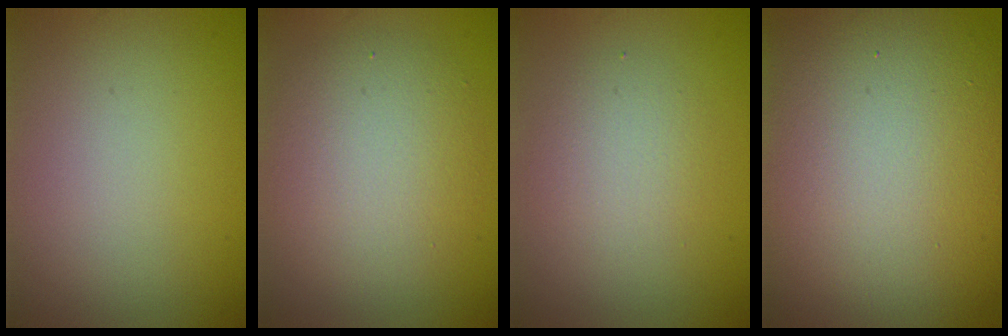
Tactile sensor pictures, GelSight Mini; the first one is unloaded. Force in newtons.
{"total": 5.2, "press": 5.2, "slide": 0.5}
{"total": 2.4, "press": 2.4, "slide": 0.1}
{"total": 17.8, "press": 17.8, "slide": 0.7}